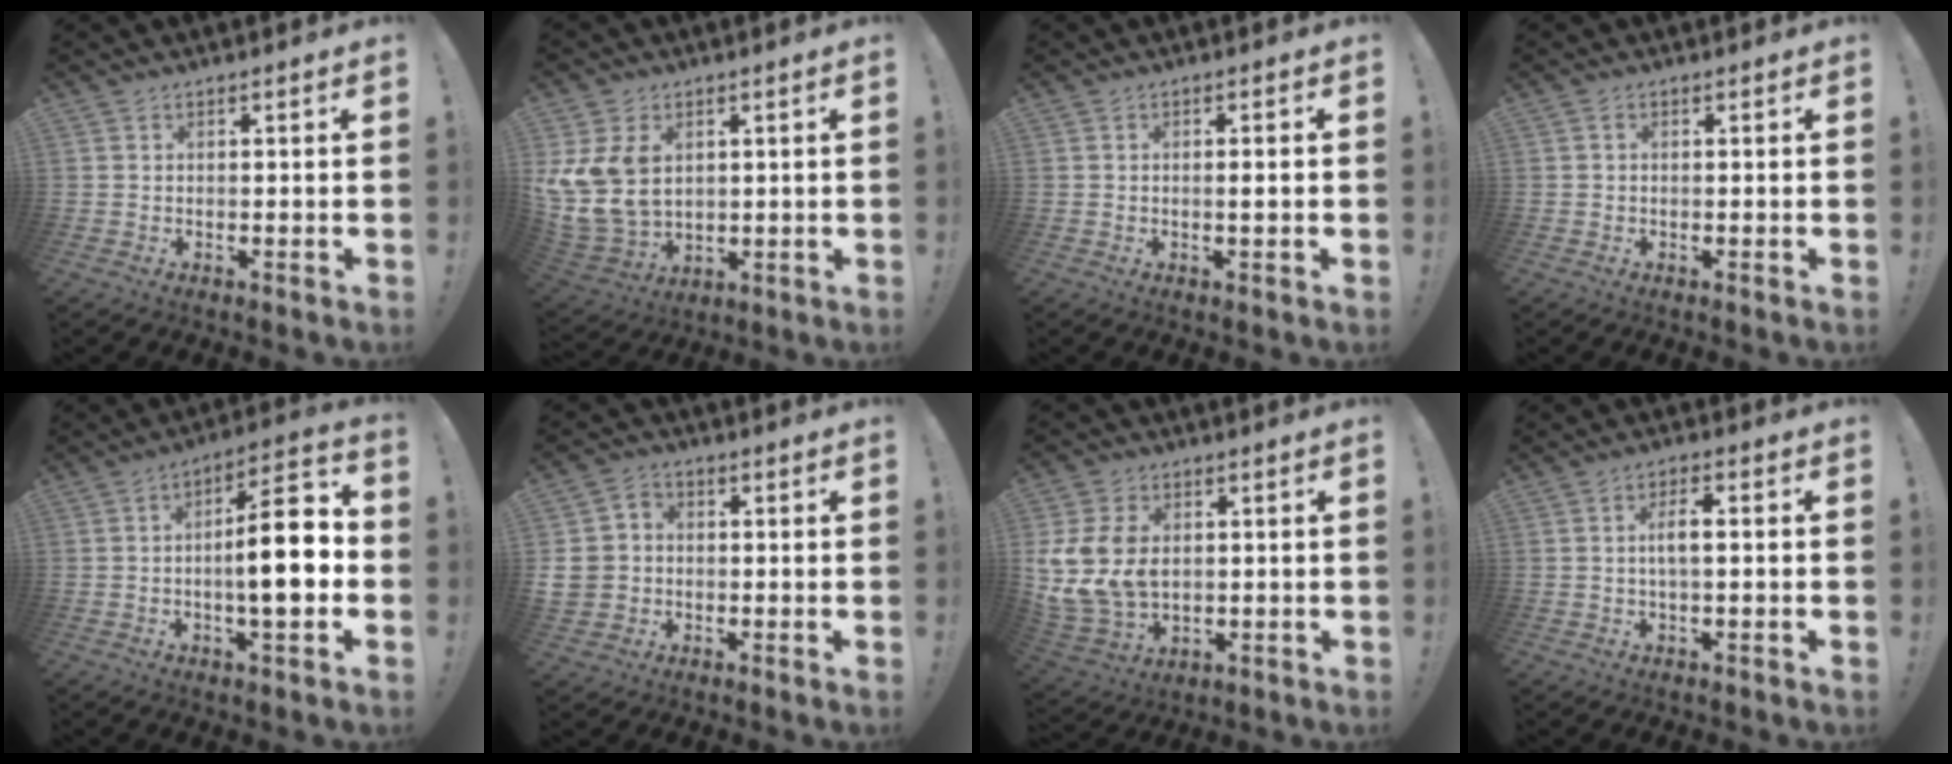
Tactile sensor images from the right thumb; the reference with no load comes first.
{"total": 12.8, "force": [3.9, 9.6, 7.6], "torque": [-0.162, -0.026, 0.080]}
{"total": 1.6, "force": [-0.2, -0.2, 1.6], "torque": [-0.020, -0.004, -0.007]}
{"total": 0.5, "force": [-0.3, 0.3, 0.3], "torque": [-0.014, 0.005, -0.004]}
{"total": 15.2, "force": [-1.6, 3.8, 14.6], "torque": [-0.212, 0.004, -0.034]}
{"total": 7.3, "force": [-1.3, 6.7, 2.6], "torque": [-0.059, 0.017, -0.020]}
{"total": 13.8, "force": [1.4, 10.4, 9.0], "torque": [-0.181, -0.011, 0.032]}
{"total": 4.8, "force": [0.0, 1.2, 4.7], "torque": [-0.079, 0.005, -0.004]}